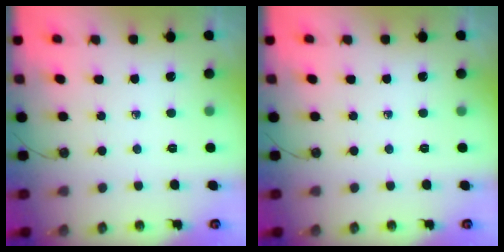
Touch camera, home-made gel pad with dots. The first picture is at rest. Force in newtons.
{"total": 0.0}